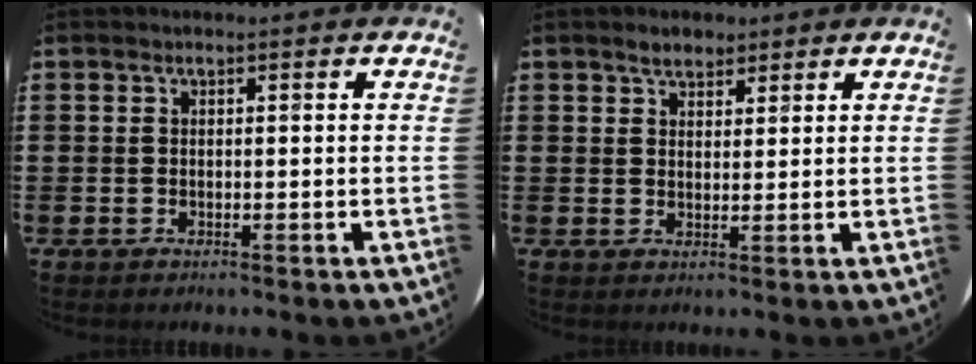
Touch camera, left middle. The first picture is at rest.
{"total": 2.5, "force": [2.2, 1.1, 0.6], "torque": [-0.007, 0.002, 0.040]}